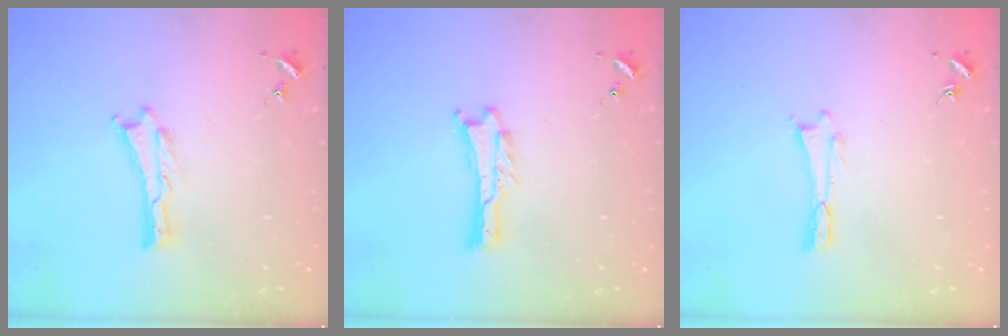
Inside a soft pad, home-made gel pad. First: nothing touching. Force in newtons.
{"total": 0.0}
{"total": 0.0}